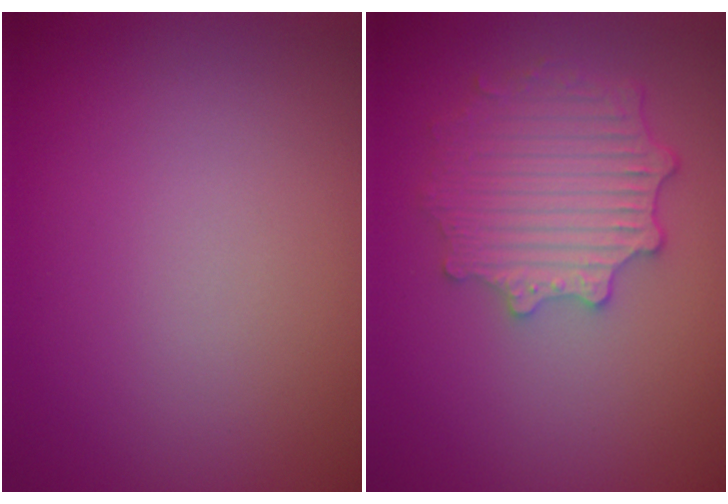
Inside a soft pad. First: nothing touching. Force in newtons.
{"total": 4.8, "press": 3.9, "slide": 2.7}